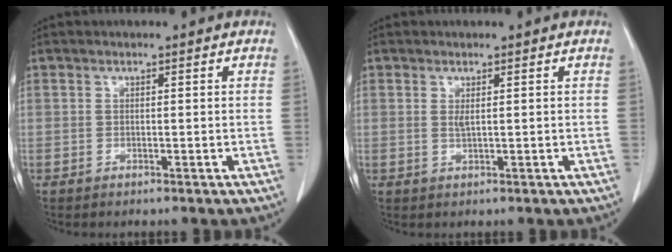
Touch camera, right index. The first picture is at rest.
{"total": 1.0, "force": [0.4, 0.1, 1.0], "torque": [-0.027, -0.004, 0.009]}